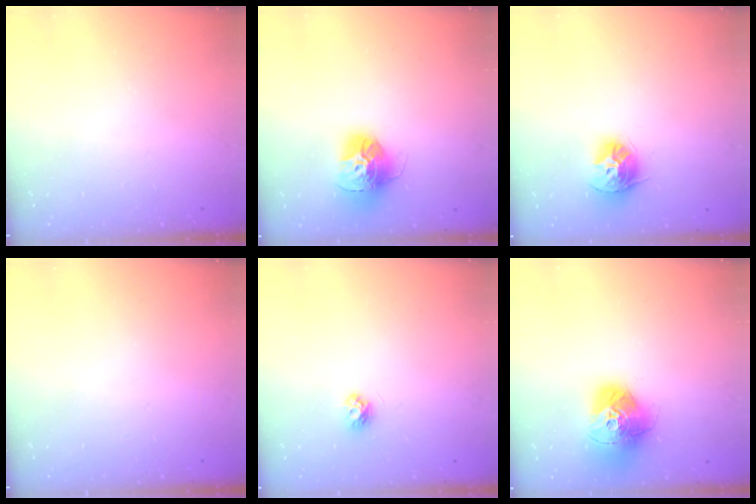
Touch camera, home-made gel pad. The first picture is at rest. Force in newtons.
{"total": 15.0, "press": 14.9, "slide": 1.5}
{"total": 11.1, "press": 11.0, "slide": 0.9}
{"total": 0.0}
{"total": 4.5, "press": 4.5, "slide": 0.6}
{"total": 17.0, "press": 16.9, "slide": 1.5}